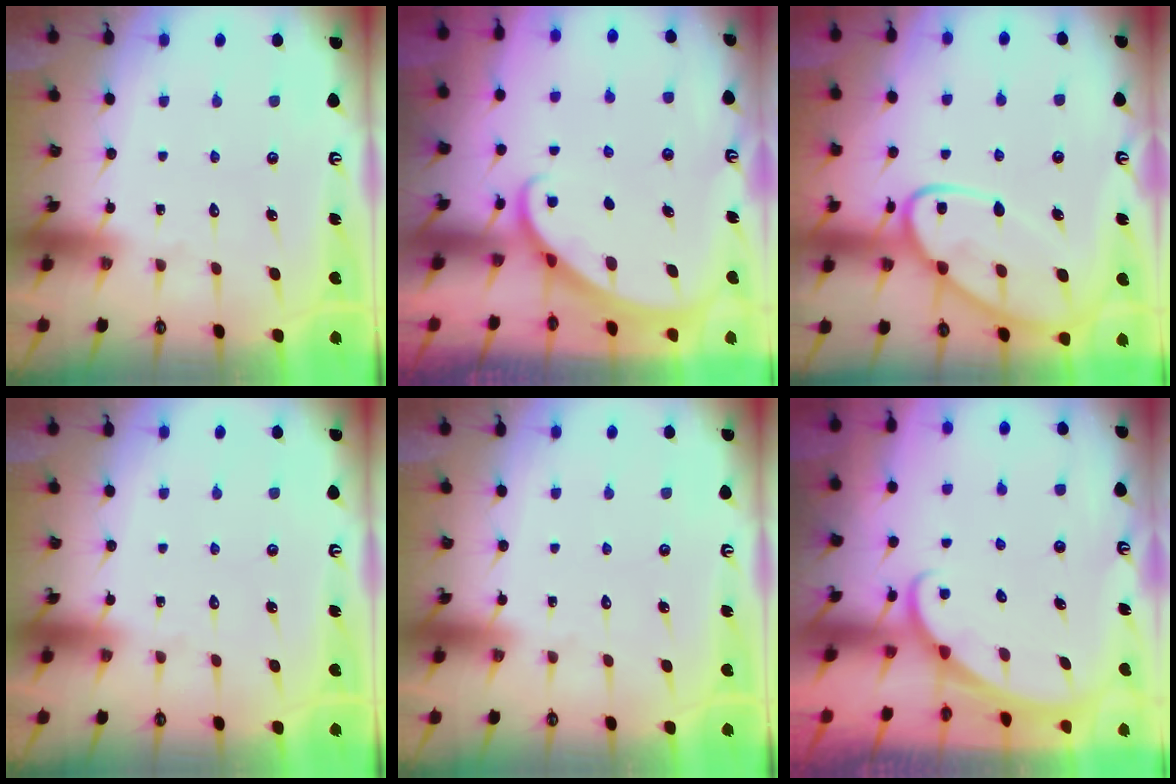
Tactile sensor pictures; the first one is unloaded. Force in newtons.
{"total": 1.8, "press": 1.8, "slide": 0.1}
{"total": 14.9, "press": 14.8, "slide": 1.5}
{"total": 0.0}
{"total": 0.0}
{"total": 1.9, "press": 1.9, "slide": 0.0}